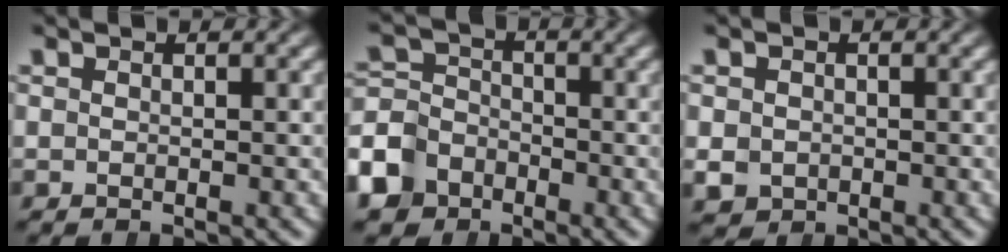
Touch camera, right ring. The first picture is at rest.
{"total": 7.0, "force": [-3.0, 5.9, 2.1], "torque": [-0.047, -0.031, -0.042]}
{"total": 2.7, "force": [-0.7, 2.4, 0.9], "torque": [-0.025, -0.021, 0.003]}